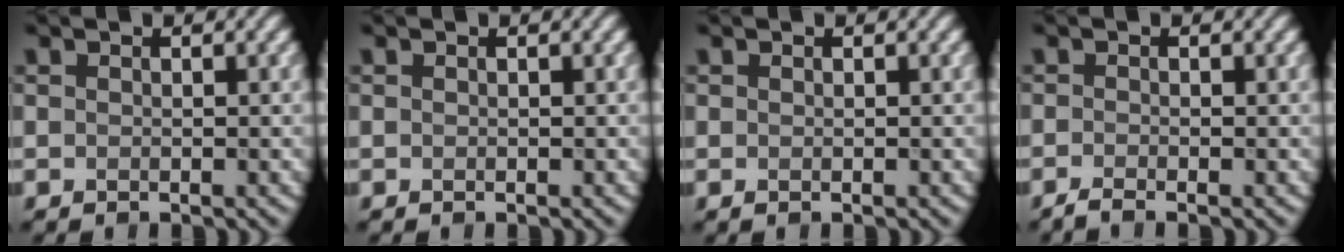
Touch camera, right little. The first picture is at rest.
{"total": 0.0}
{"total": 0.0}
{"total": 1.4, "force": [-0.9, 0.2, 1.0], "torque": [-0.013, -0.006, -0.025]}